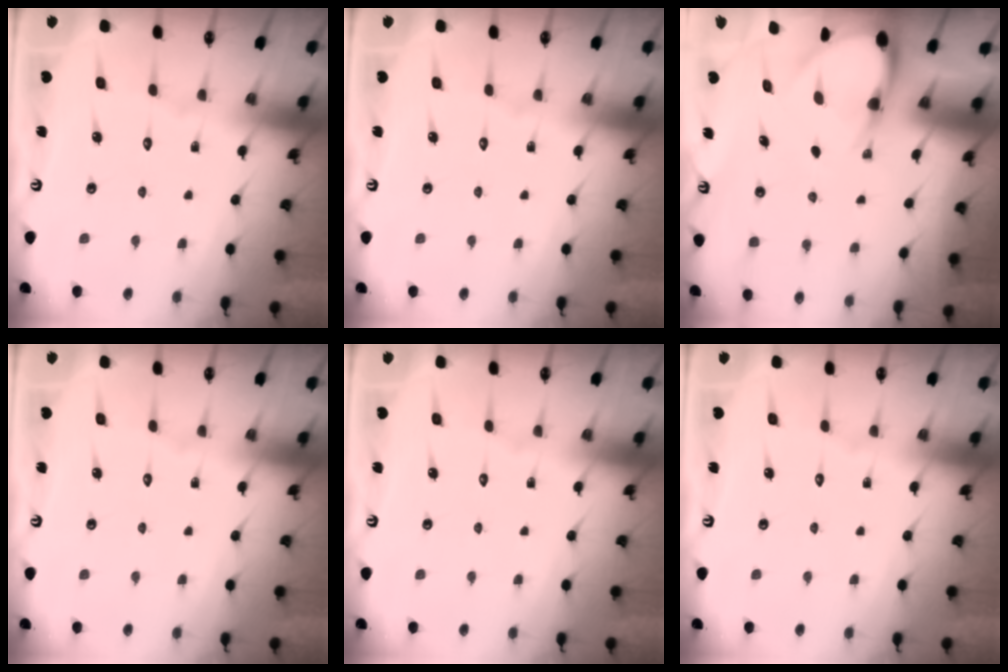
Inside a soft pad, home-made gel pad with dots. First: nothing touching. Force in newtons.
{"total": 0.0}
{"total": 4.4, "press": 4.4, "slide": 0.4}
{"total": 0.0}
{"total": 0.0}
{"total": 0.0}